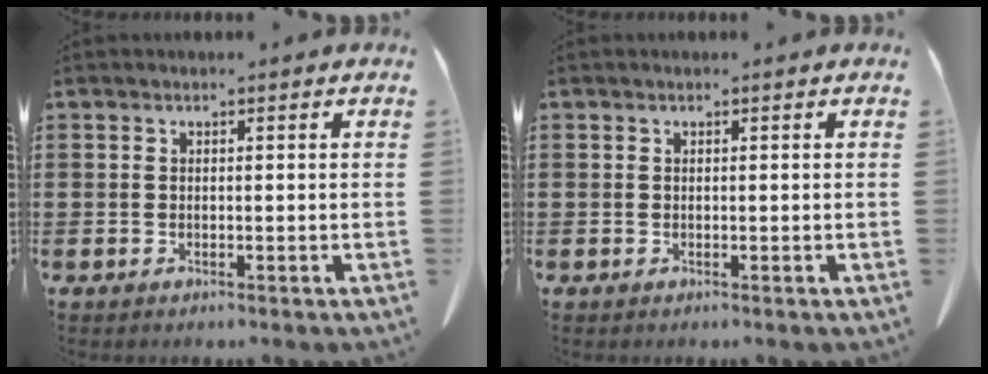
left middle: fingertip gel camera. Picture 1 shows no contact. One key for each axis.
{"total": 0.0}